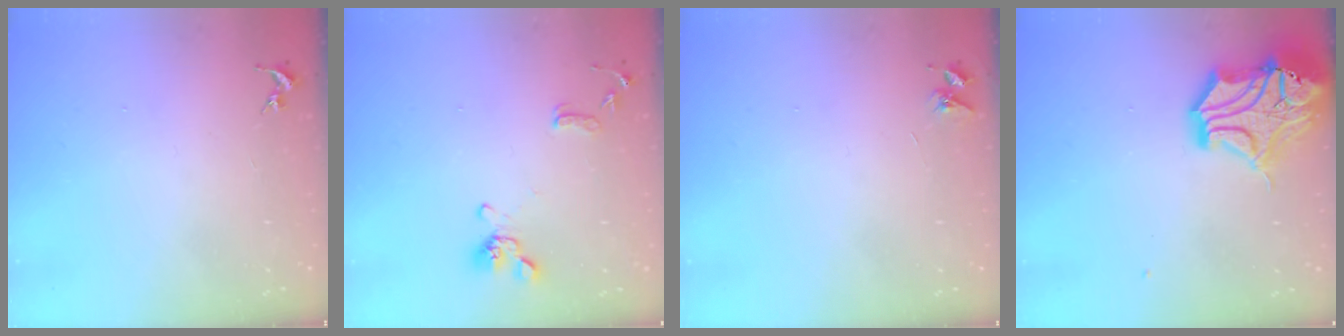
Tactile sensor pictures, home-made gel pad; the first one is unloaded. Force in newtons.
{"total": 11.5, "press": 11.3, "slide": 1.8}
{"total": 3.6, "press": 3.6, "slide": 0.5}
{"total": 18.3, "press": 18.2, "slide": 2.4}